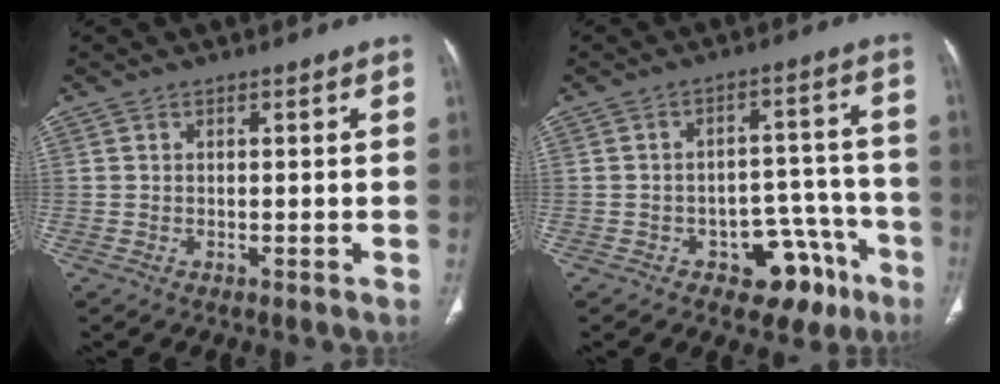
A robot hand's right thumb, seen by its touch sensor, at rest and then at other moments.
{"total": 11.0, "force": [-6.2, 6.9, 5.9], "torque": [-0.029, 0.059, -0.078]}